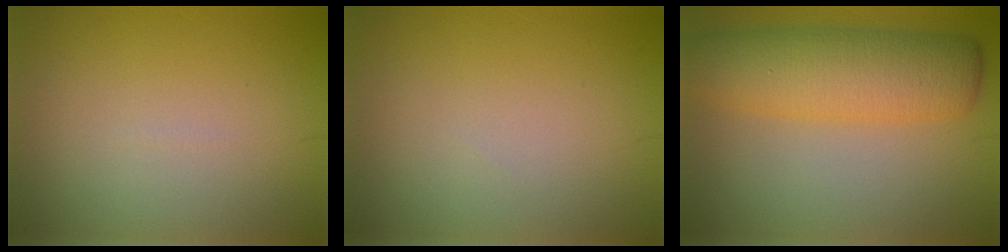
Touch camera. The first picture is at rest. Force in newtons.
{"total": 0.0}
{"total": 7.6, "press": 7.6, "slide": 0.1}